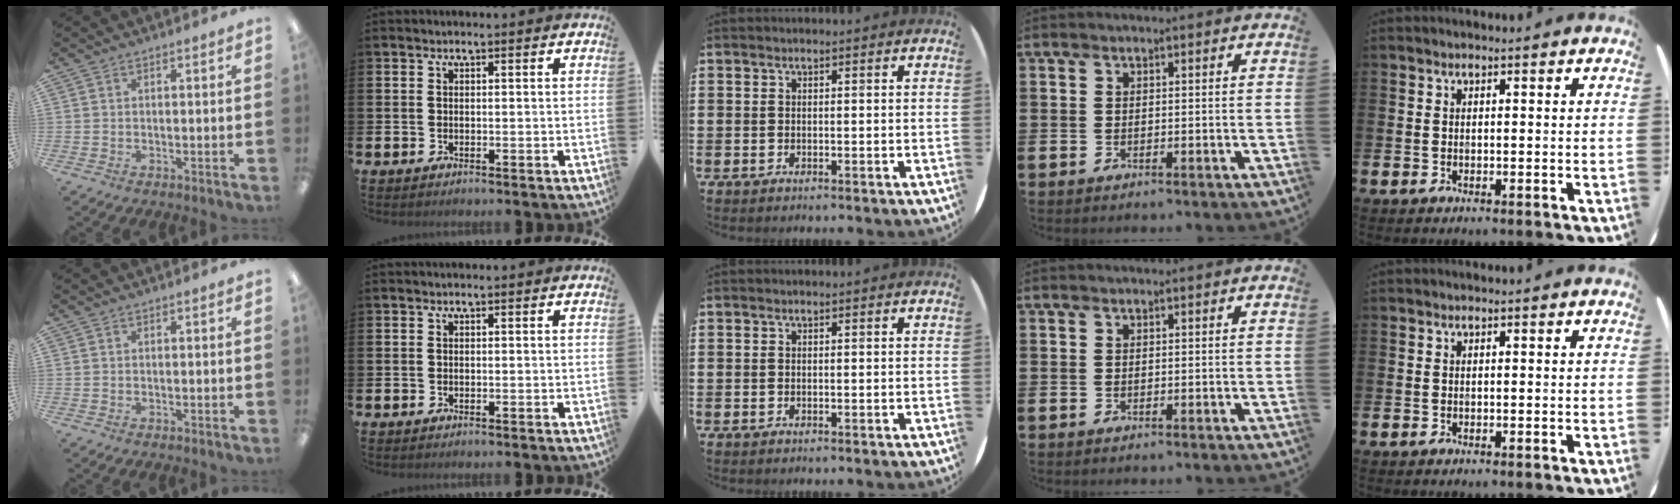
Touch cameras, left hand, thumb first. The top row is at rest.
{}